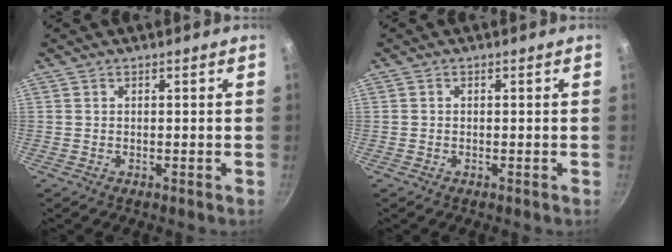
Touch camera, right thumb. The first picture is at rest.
{"total": 0.0}